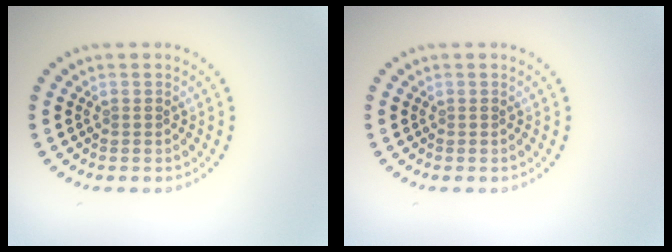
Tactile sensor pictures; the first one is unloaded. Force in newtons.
{"total": 0.0}